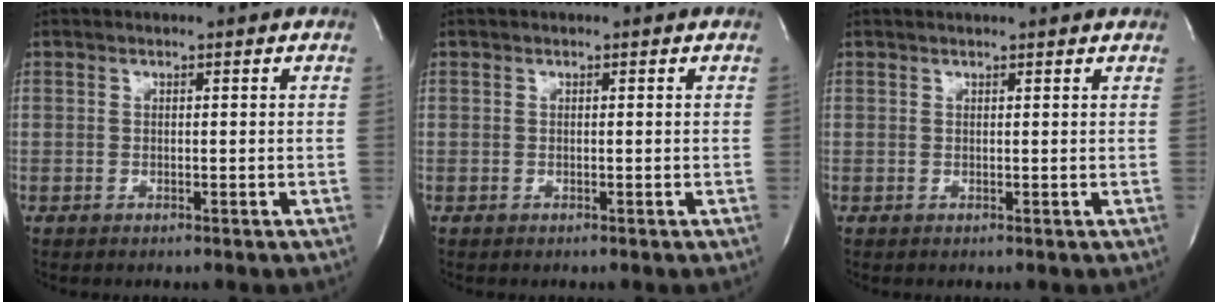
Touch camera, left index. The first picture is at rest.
{"total": 0.0}
{"total": 3.7, "force": [3.5, 0.4, 1.2], "torque": [-0.019, 0.019, 0.038]}